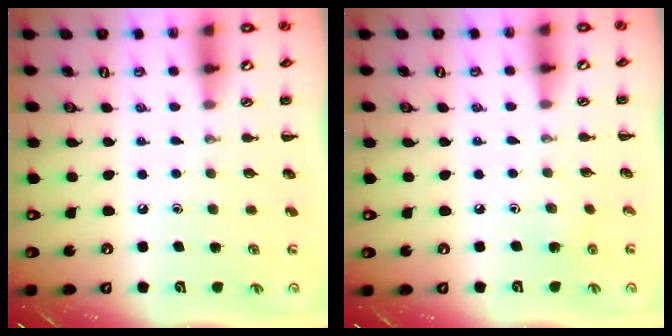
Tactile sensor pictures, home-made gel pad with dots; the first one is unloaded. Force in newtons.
{"total": 2.7, "press": 2.6, "slide": 1.0}